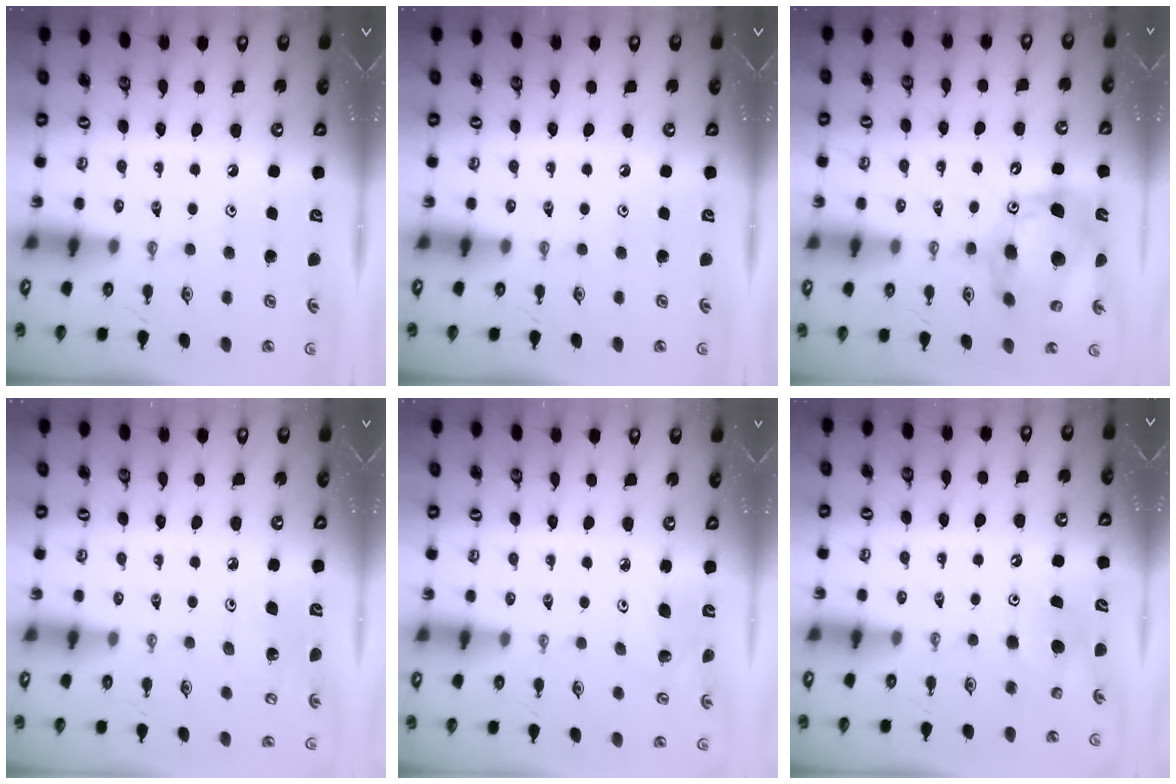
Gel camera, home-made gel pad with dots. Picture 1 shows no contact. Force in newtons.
{"total": 0.0}
{"total": 17.8, "press": 17.6, "slide": 2.5}
{"total": 5.4, "press": 5.2, "slide": 1.6}
{"total": 4.8, "press": 4.7, "slide": 1.2}
{"total": 6.1, "press": 6.0, "slide": 1.1}